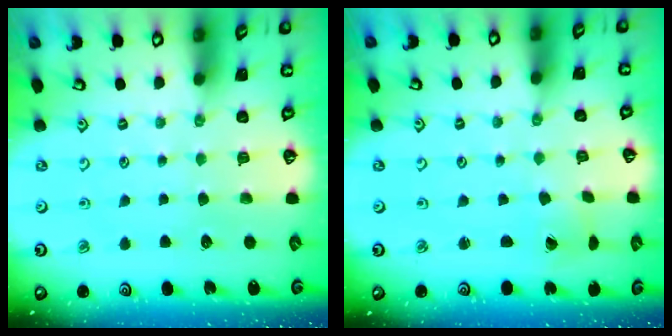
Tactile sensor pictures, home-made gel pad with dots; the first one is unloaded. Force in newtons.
{"total": 1.4, "press": 1.4, "slide": 0.3}